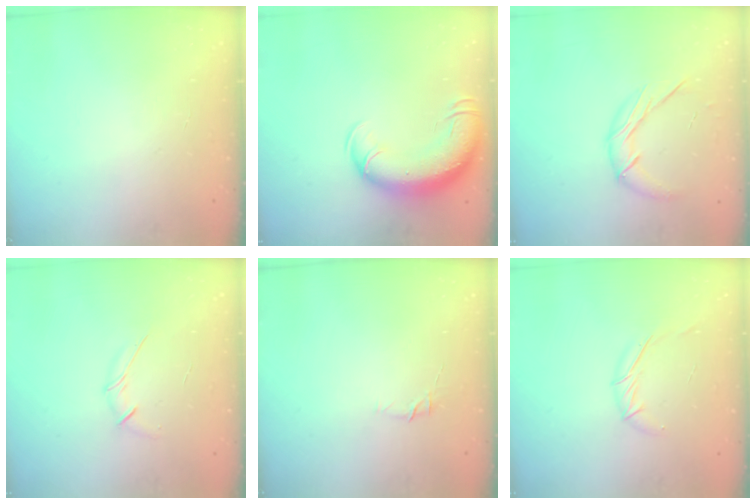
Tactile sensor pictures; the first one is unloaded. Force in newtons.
{"total": 15.1, "press": 14.7, "slide": 3.6}
{"total": 9.1, "press": 9.1, "slide": 0.6}
{"total": 5.4, "press": 5.3, "slide": 1.0}
{"total": 4.5, "press": 4.4, "slide": 1.0}
{"total": 5.8, "press": 5.7, "slide": 1.3}